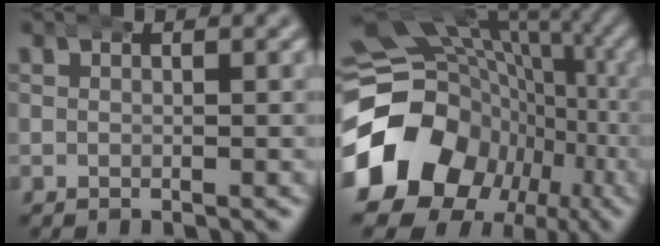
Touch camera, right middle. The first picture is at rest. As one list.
[{"total": 20.1, "force": [-5.1, 16.5, 10.3], "torque": [-0.186, -0.052, -0.079]}]